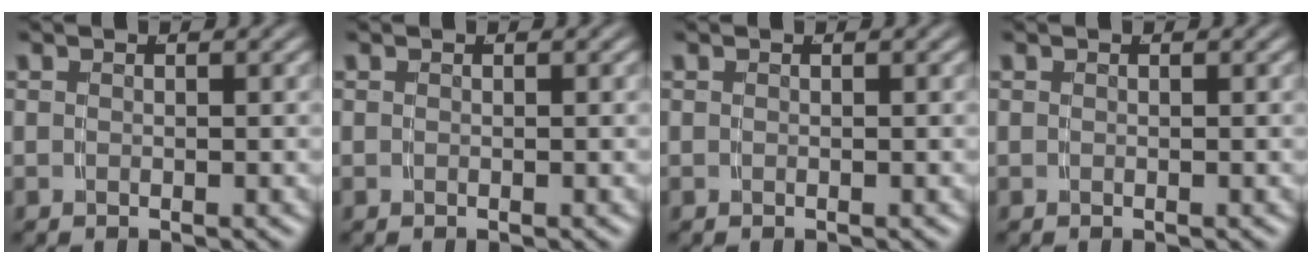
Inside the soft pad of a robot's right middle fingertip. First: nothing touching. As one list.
[{"total": 0.0}, {"total": 0.0}, {"total": 0.0}]